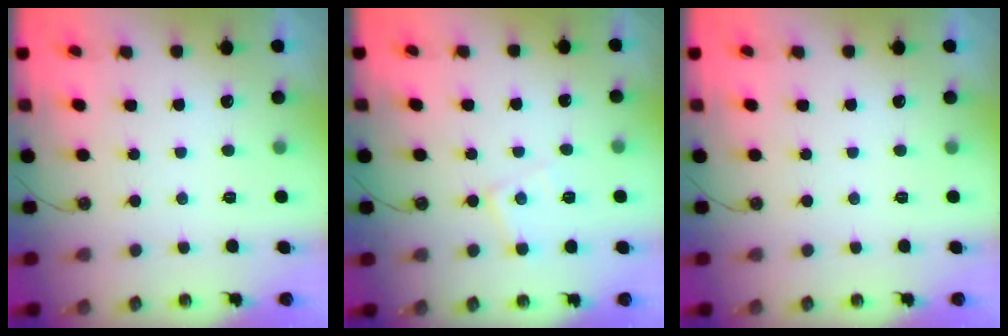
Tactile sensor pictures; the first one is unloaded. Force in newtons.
{"total": 7.1, "press": 7.1, "slide": 0.5}
{"total": 0.0}